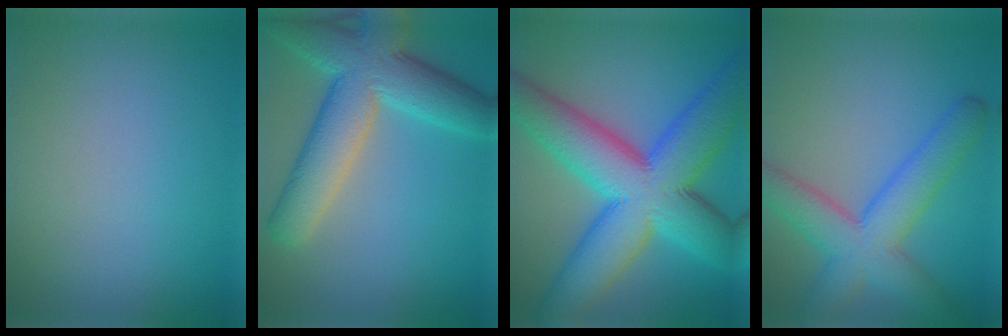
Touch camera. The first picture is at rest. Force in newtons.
{"total": 9.0, "press": 8.9, "slide": 0.3}
{"total": 14.2, "press": 14.2, "slide": 0.2}
{"total": 7.0, "press": 7.0, "slide": 0.3}